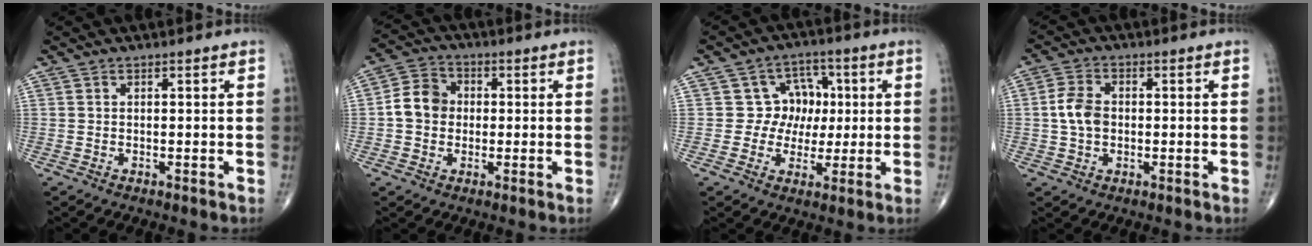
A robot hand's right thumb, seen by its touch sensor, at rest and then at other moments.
{"total": 7.3, "force": [-0.2, 6.2, 3.7], "torque": [-0.053, 0.020, -0.015]}
{"total": 8.0, "force": [0.7, 7.5, 2.8], "torque": [0.016, 0.015, 0.004]}
{"total": 5.6, "force": [-0.1, 3.9, 4.0], "torque": [-0.078, 0.010, -0.006]}